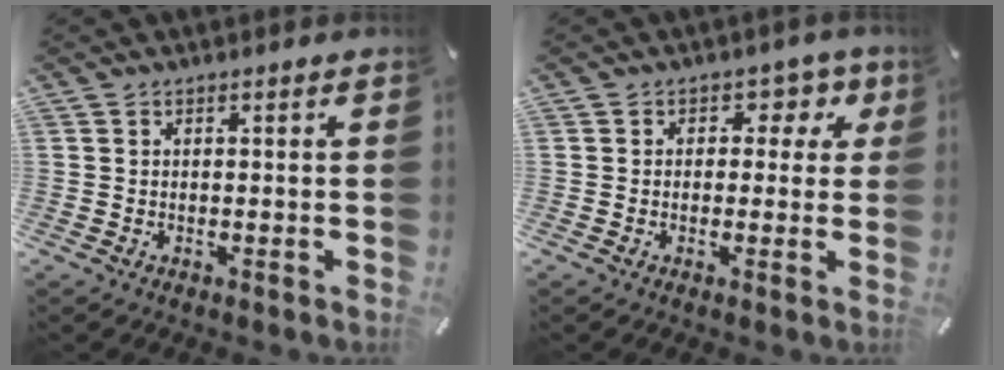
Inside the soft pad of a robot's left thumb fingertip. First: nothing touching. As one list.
[{"total": 5.0, "force": [1.3, 4.1, 2.6], "torque": [-0.012, -0.005, 0.014]}]